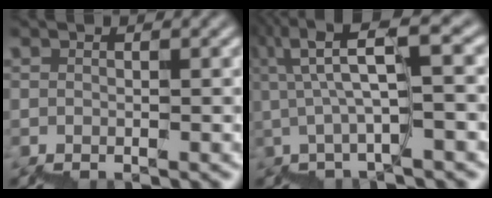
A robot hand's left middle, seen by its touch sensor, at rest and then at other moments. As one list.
[{"total": 7.5, "force": [2.1, 1.1, 7.1], "torque": [-0.106, 0.037, 0.036]}]